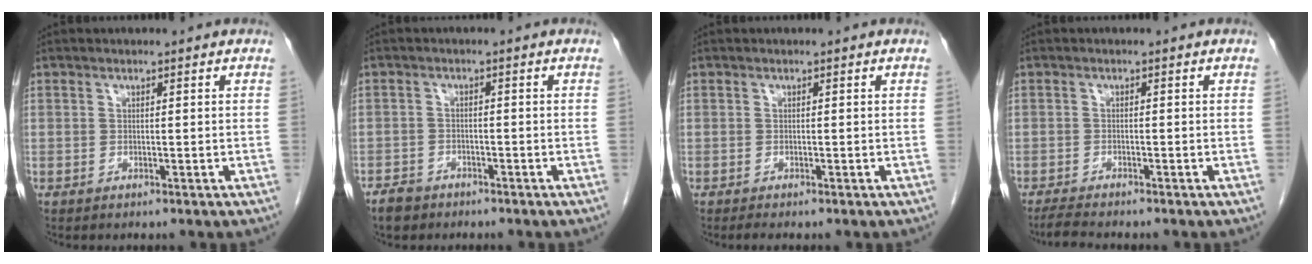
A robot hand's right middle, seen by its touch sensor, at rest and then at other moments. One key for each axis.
{"total": 3.0, "fx": -2.4, "fy": 1.7, "fz": 0.6, "tx": -0.018, "ty": 0.002, "tz": -0.038}
{"total": 0.8, "fx": -0.7, "fy": 0.0, "fz": 0.4, "tx": -0.012, "ty": -0.003, "tz": -0.011}
{"total": 3.4, "fx": -3.0, "fy": 0.0, "fz": 1.4, "tx": -0.034, "ty": -0.015, "tz": -0.051}